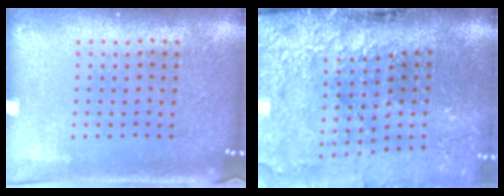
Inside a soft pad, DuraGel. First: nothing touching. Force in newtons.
{"total": 4.9, "press": 3.8, "slide": 3.0}